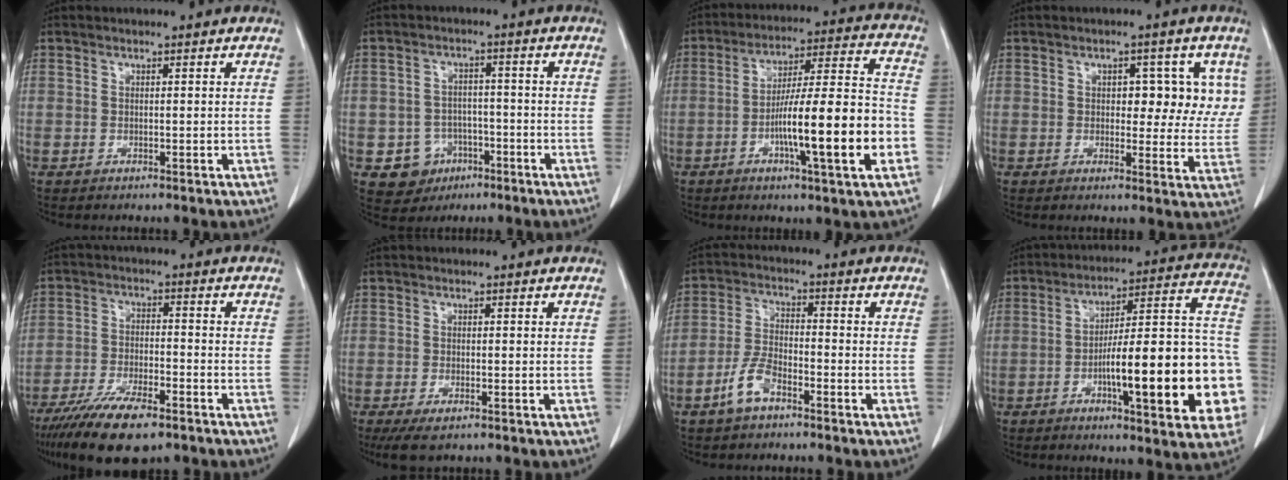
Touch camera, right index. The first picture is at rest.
{"total": 6.6, "force": [-2.9, 5.8, 1.3], "torque": [-0.021, 0.010, -0.036]}
{"total": 17.4, "force": [-5.2, 0.9, 16.6], "torque": [-0.270, 0.006, -0.080]}
{"total": 7.2, "force": [2.1, 4.1, 5.5], "torque": [-0.047, 0.016, 0.023]}
{"total": 12.1, "force": [-8.7, 3.2, 7.9], "torque": [-0.139, -0.021, -0.150]}
{"total": 4.3, "force": [-2.9, 1.3, 2.9], "torque": [-0.055, -0.010, -0.045]}
{"total": 5.7, "force": [-3.7, 2.2, 3.8], "torque": [-0.088, 0.004, -0.074]}
{"total": 23.5, "force": [-6.3, 3.9, 22.3], "torque": [-0.240, 0.027, -0.081]}